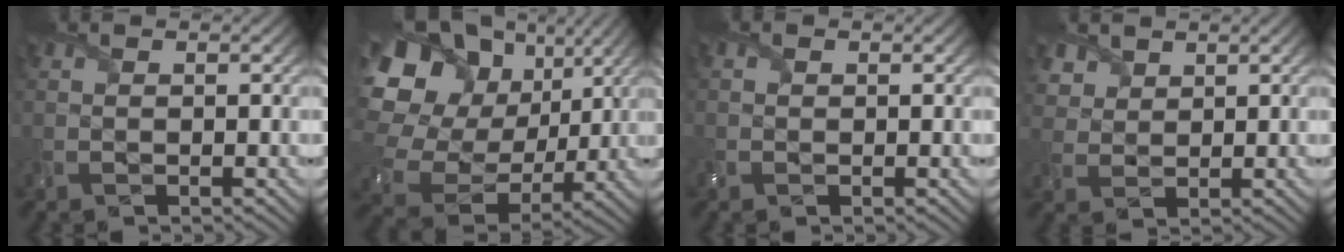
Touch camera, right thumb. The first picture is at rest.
{"total": 20.3, "force": [5.1, 16.4, 10.8], "torque": [-0.309, 0.014, 0.113]}
{"total": 0.8, "force": [-0.2, 0.8, 0.2], "torque": [-0.005, -0.004, -0.006]}
{"total": 3.4, "force": [2.4, 2.2, 0.9], "torque": [-0.037, -0.005, 0.056]}